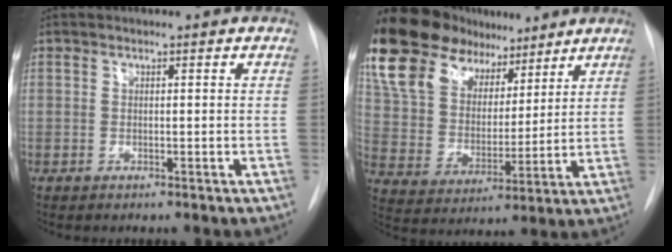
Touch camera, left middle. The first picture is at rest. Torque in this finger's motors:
{"motor_torque": [0.90, -0.82, 1.05, 0.21]}